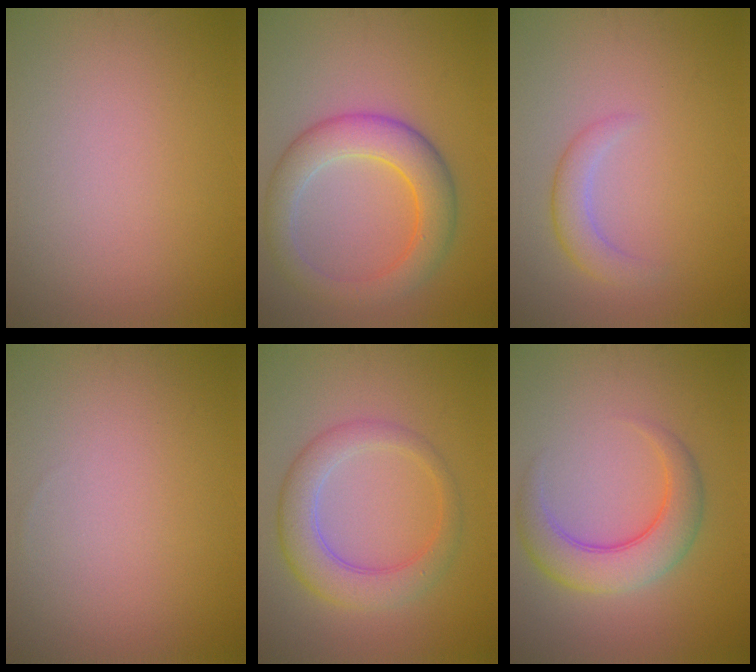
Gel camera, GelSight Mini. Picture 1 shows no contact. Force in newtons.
{"total": 5.7, "press": 5.7, "slide": 0.1}
{"total": 2.3, "press": 2.2, "slide": 0.2}
{"total": 0.0}
{"total": 4.8, "press": 4.7, "slide": 0.1}
{"total": 5.0, "press": 5.0, "slide": 0.2}